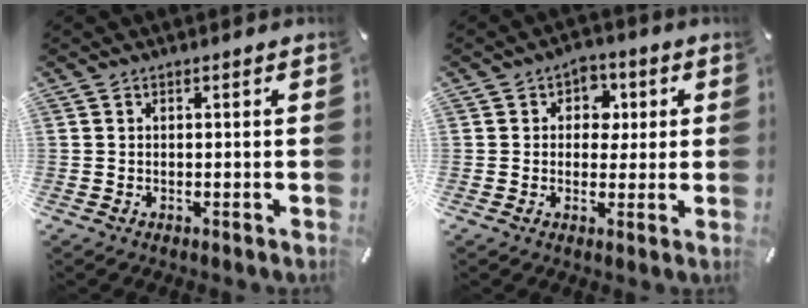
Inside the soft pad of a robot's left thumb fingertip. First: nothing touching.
{"total": 5.7, "force": [0.7, 5.1, 2.5], "torque": [-0.022, 0.002, 0.002]}